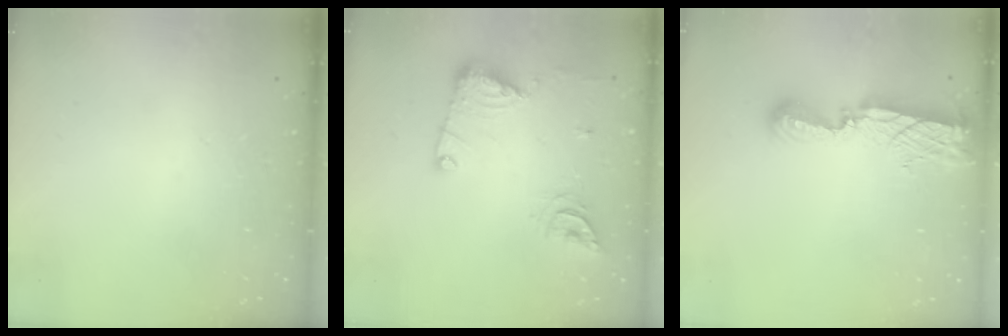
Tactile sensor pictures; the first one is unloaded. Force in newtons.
{"total": 12.2, "press": 12.2, "slide": 1.2}
{"total": 8.4, "press": 8.4, "slide": 0.8}